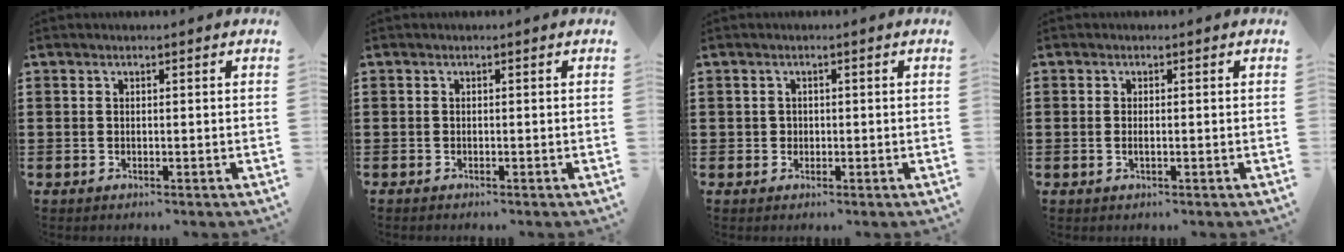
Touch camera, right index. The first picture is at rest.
{"total": 0.0}
{"total": 0.9, "force": [0.0, 0.9, 0.2], "torque": [-0.007, 0.005, 0.000]}
{"total": 0.8, "force": [-0.1, 0.1, 0.7], "torque": [-0.014, -0.004, -0.001]}